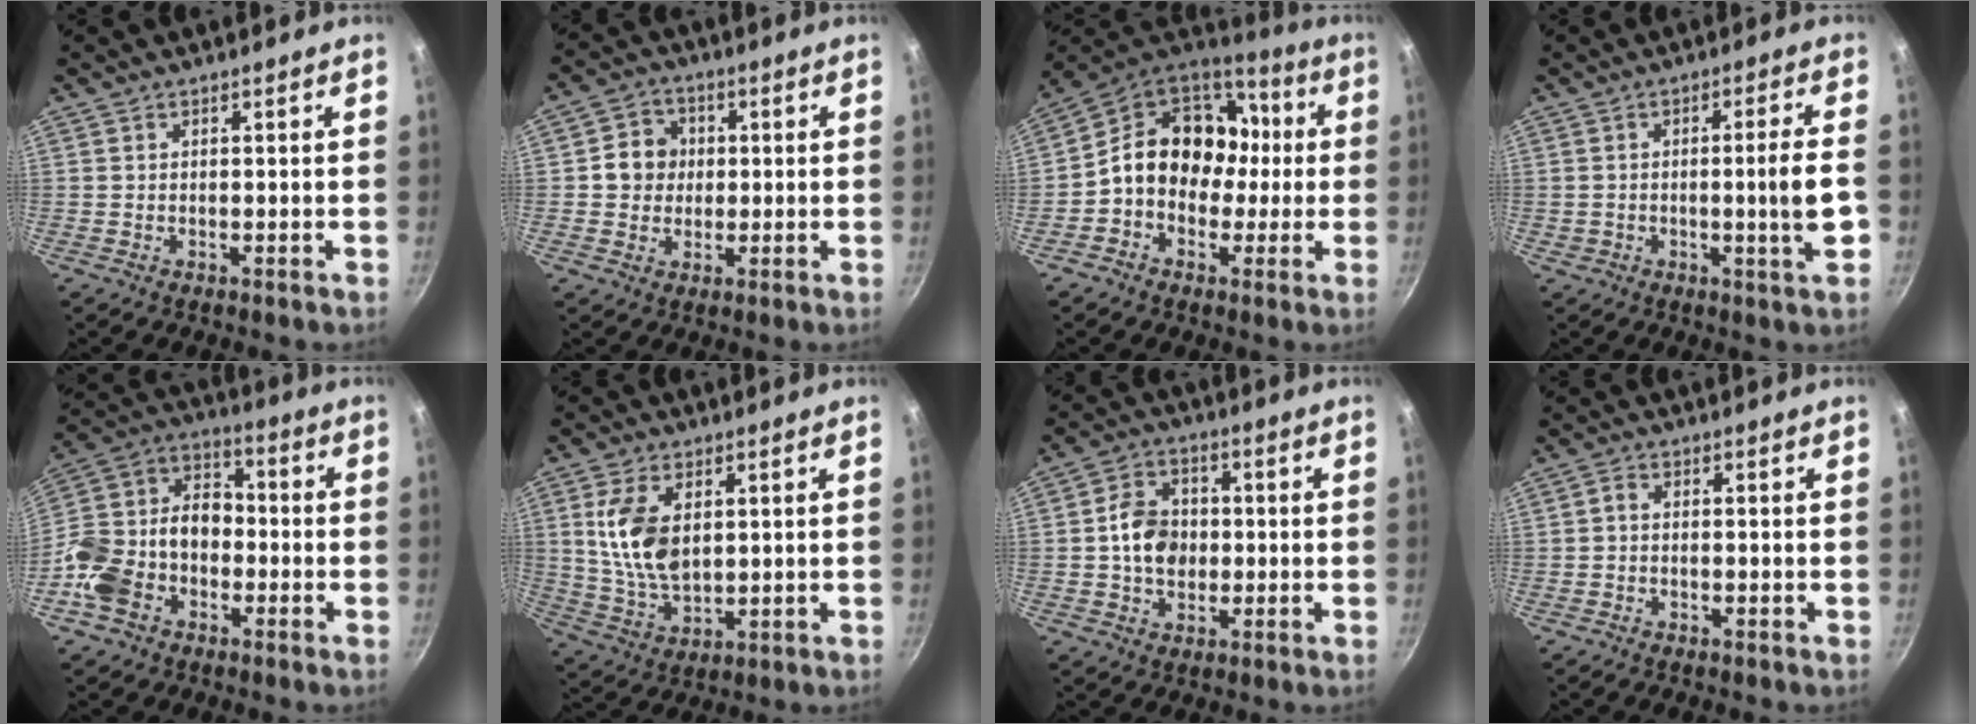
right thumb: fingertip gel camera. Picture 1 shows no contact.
{"total": 6.7, "force": [0.7, 6.2, 2.5], "torque": [-0.007, 0.006, 0.000]}
{"total": 17.2, "force": [0.0, 13.8, 10.3], "torque": [-0.125, 0.055, -0.017]}
{"total": 6.7, "force": [-1.1, 0.1, 6.7], "torque": [-0.098, 0.010, -0.013]}
{"total": 18.7, "force": [-5.8, 13.7, 11.2], "torque": [-0.194, 0.070, -0.124]}
{"total": 11.8, "force": [2.6, 6.9, 9.2], "torque": [-0.169, -0.020, 0.056]}
{"total": 8.9, "force": [-0.2, 7.0, 5.5], "torque": [-0.068, 0.014, -0.013]}
{"total": 1.4, "force": [-0.7, 0.6, 1.1], "torque": [-0.035, 0.010, -0.017]}